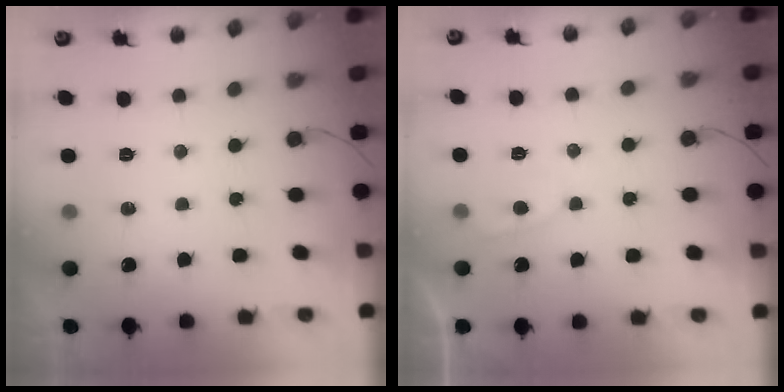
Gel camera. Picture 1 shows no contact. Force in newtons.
{"total": 2.9, "press": 2.9, "slide": 0.4}